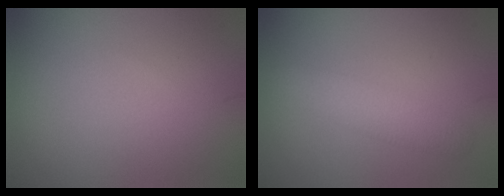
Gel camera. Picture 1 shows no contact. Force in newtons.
{"total": 2.8, "press": 2.8, "slide": 0.0}